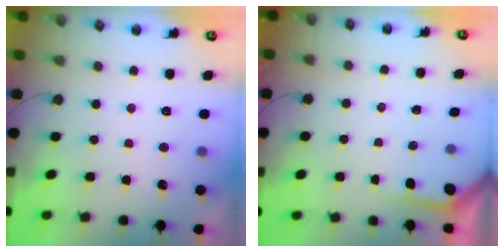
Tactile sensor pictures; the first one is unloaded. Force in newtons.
{"total": 1.8, "press": 1.8, "slide": 0.3}